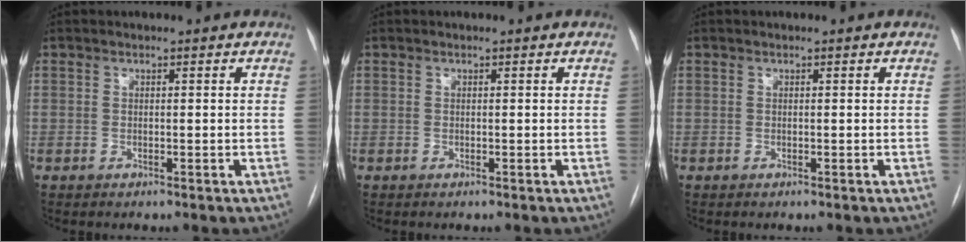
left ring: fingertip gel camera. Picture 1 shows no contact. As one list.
[{"total": 0.0}, {"total": 0.0}]